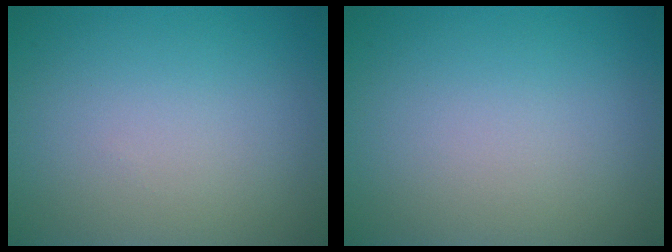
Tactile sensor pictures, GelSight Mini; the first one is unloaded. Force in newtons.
{"total": 0.0}